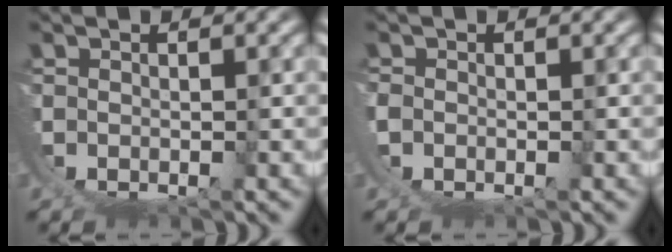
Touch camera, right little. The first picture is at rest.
{"total": 1.4, "force": [0.1, 1.4, 0.2], "torque": [-0.017, -0.004, 0.001]}